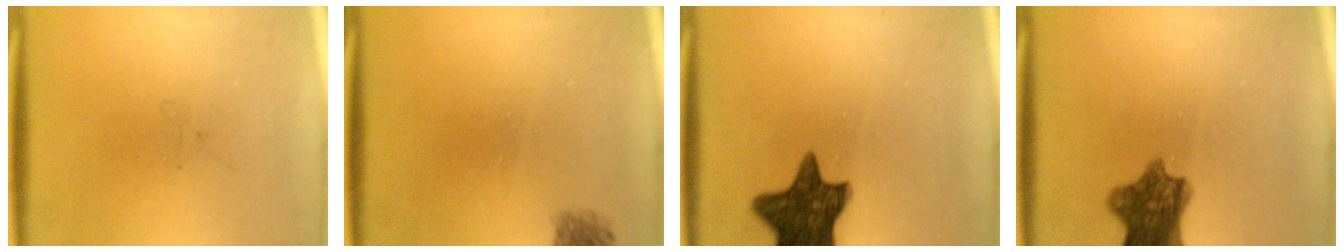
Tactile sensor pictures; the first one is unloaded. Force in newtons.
{"total": 1.8}
{"total": 12.7}
{"total": 8.4}